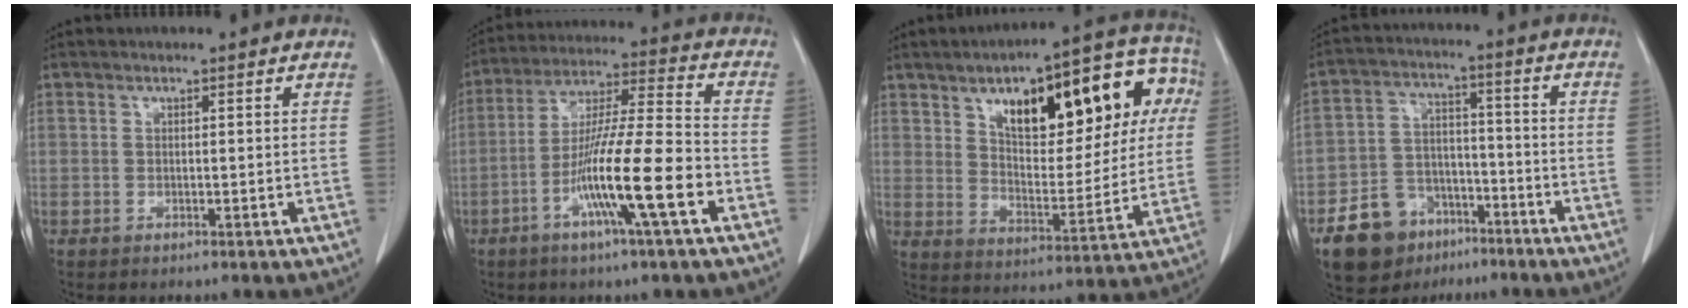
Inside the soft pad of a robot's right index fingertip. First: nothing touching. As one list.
[{"total": 14.8, "force": [-5.8, -0.1, 13.6], "torque": [-0.249, -0.007, -0.107]}, {"total": 22.6, "force": [8.3, 8.7, 19.1], "torque": [-0.270, 0.046, 0.125]}, {"total": 10.9, "force": [-6.7, 7.6, 4.1], "torque": [-0.084, 0.019, -0.108]}]